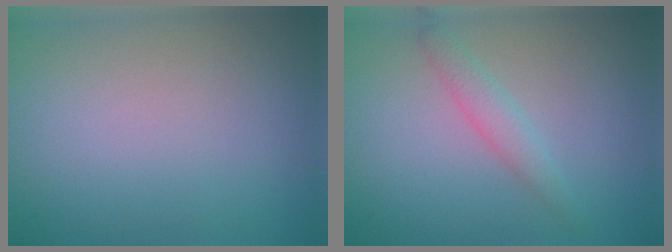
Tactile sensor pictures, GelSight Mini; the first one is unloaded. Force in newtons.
{"total": 1.9, "press": 1.9, "slide": 0.2}